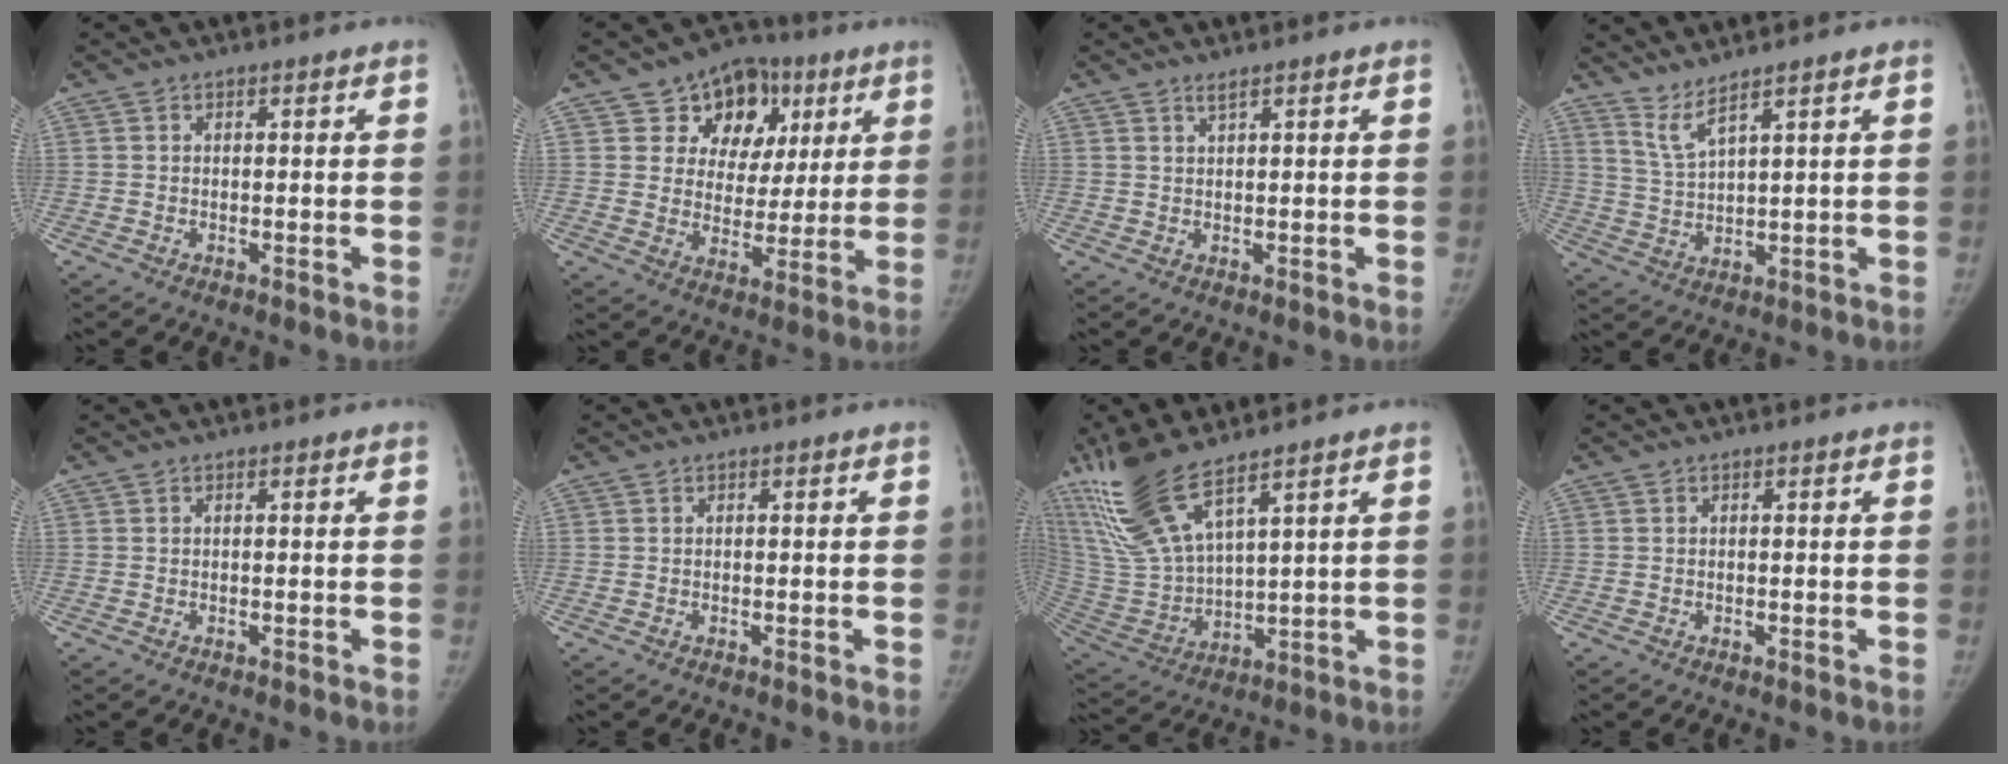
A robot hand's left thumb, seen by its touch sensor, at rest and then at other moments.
{"total": 14.1, "force": [6.3, 10.9, 6.4], "torque": [-0.039, -0.006, 0.095]}
{"total": 0.8, "force": [0.7, 0.0, 0.4], "torque": [-0.006, -0.004, 0.014]}
{"total": 4.1, "force": [3.5, -0.3, 2.2], "torque": [-0.051, -0.039, 0.083]}
{"total": 0.0}
{"total": 0.0}
{"total": 16.4, "force": [11.2, 4.3, 11.1], "torque": [-0.239, -0.049, 0.240]}
{"total": 0.0}